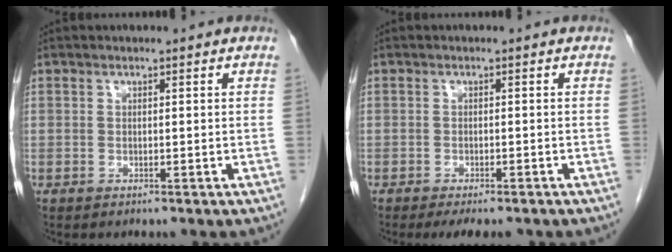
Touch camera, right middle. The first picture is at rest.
{"total": 5.8, "force": [-4.7, 1.6, 3.0], "torque": [-0.036, -0.008, -0.064]}